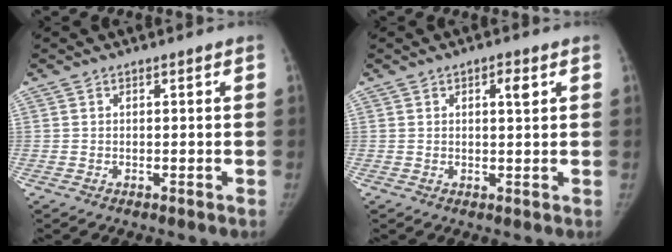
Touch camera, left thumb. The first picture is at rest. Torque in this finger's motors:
{"motor_torque": [-0.05, -0.02, -0.14, -0.09, 0.01]}